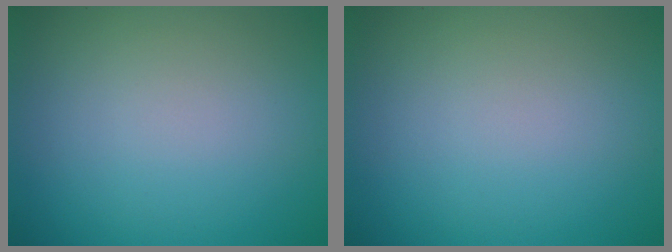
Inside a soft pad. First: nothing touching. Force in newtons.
{"total": 0.0}